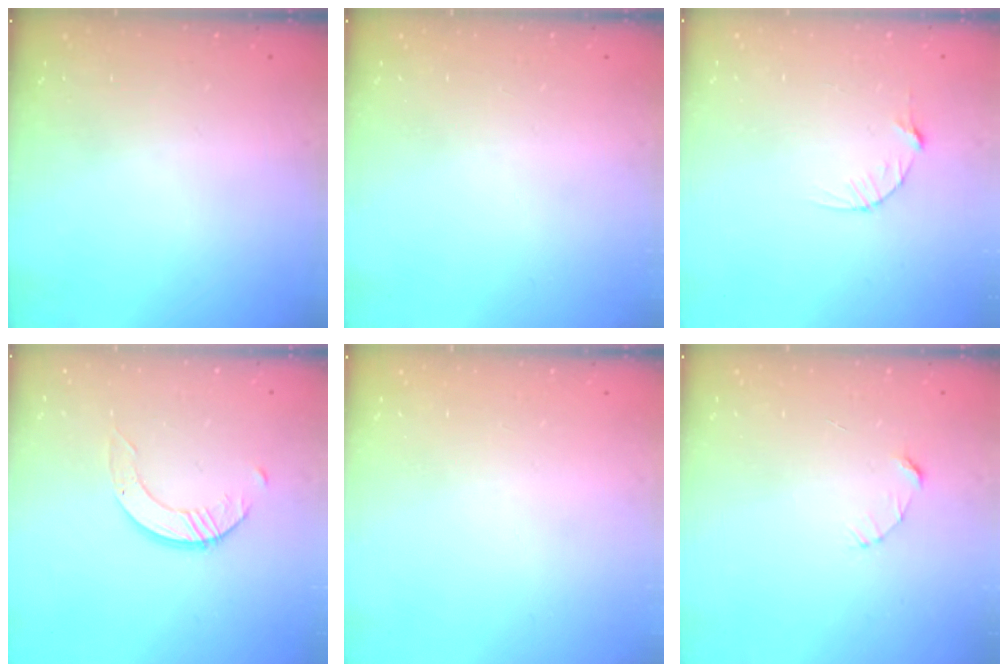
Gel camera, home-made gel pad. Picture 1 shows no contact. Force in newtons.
{"total": 0.0}
{"total": 4.4, "press": 4.4, "slide": 0.6}
{"total": 4.0, "press": 4.0, "slide": 0.1}
{"total": 0.0}
{"total": 2.4, "press": 2.4, "slide": 0.2}